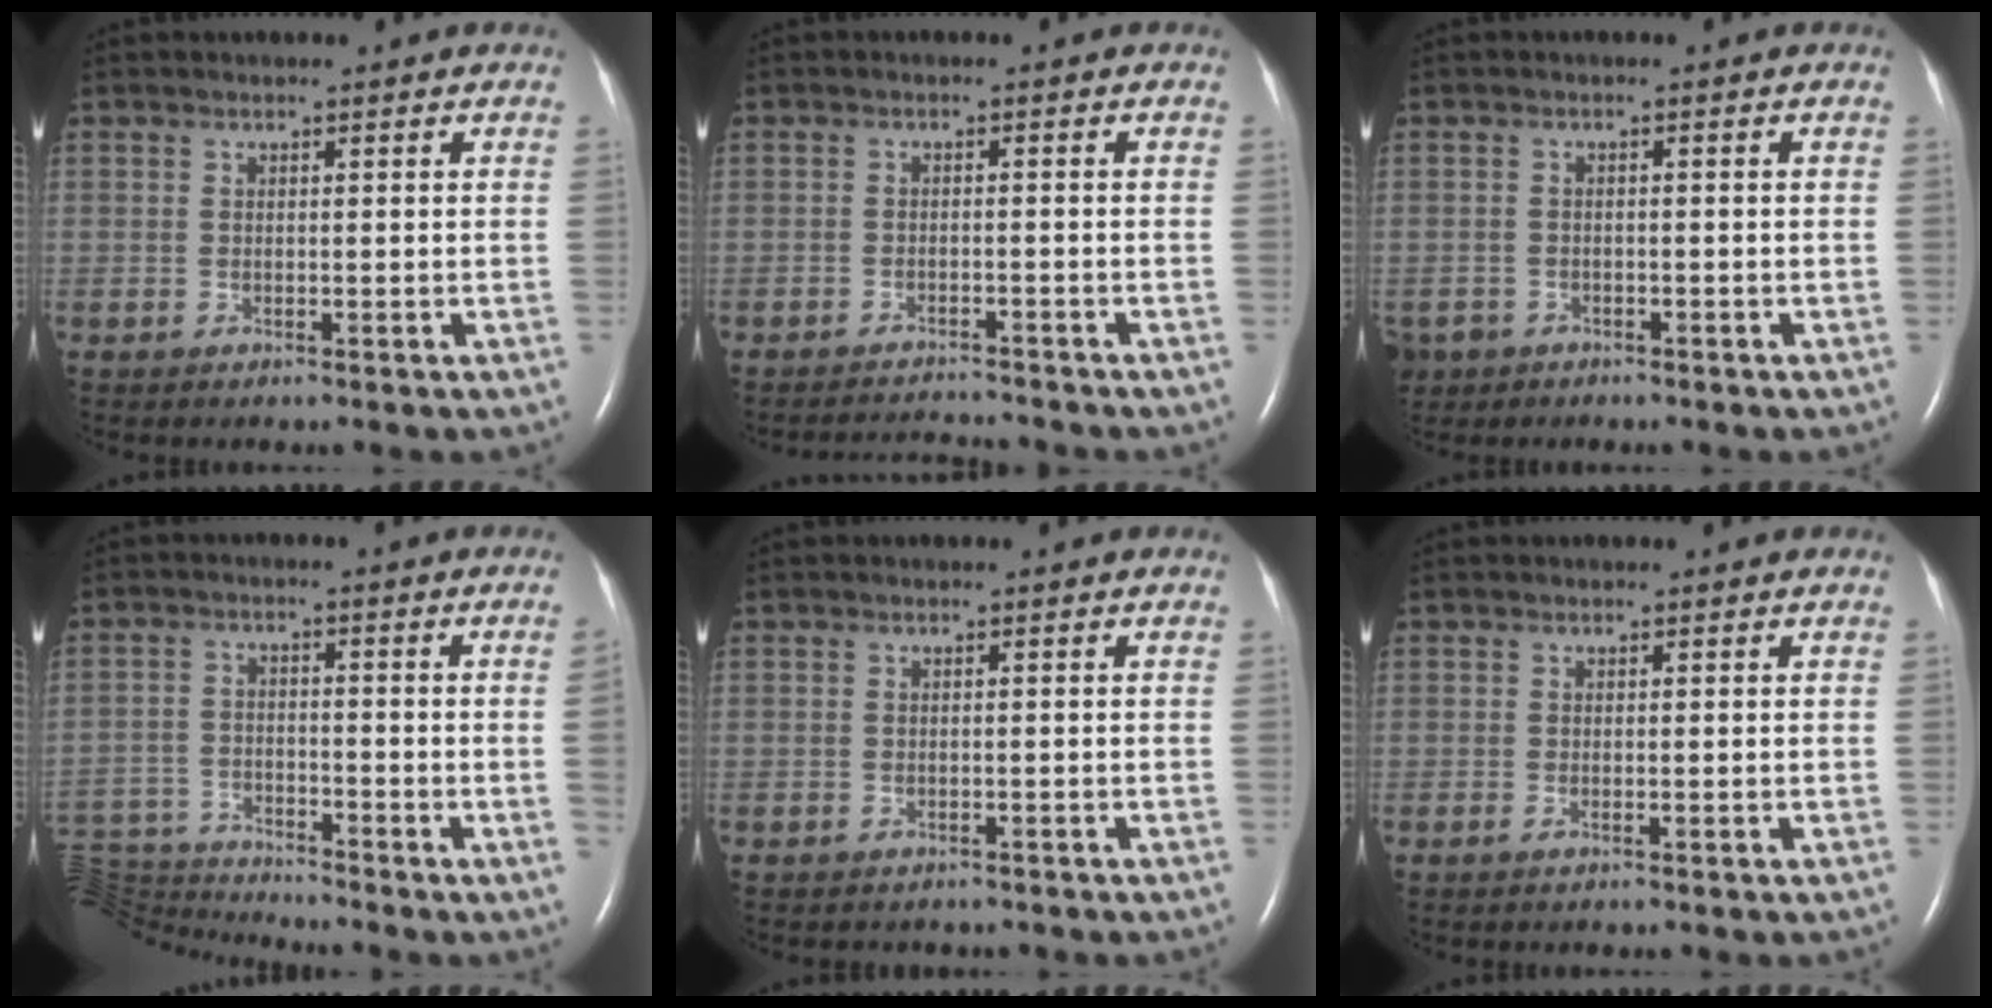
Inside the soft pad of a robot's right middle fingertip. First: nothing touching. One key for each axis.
{"total": 4.7, "fx": -4.7, "fy": -0.5, "fz": 0.0, "tx": -0.005, "ty": -0.010, "tz": -0.074}
{"total": 4.3, "fx": -3.0, "fy": 3.0, "fz": 0.6, "tx": -0.016, "ty": 0.001, "tz": -0.051}
{"total": 9.9, "fx": -9.1, "fy": -2.8, "fz": 2.7, "tx": -0.059, "ty": 0.010, "tz": -0.168}
{"total": 1.8, "fx": -1.5, "fy": 0.8, "fz": 0.4, "tx": -0.014, "ty": -0.002, "tz": -0.015}
{"total": 0.0}